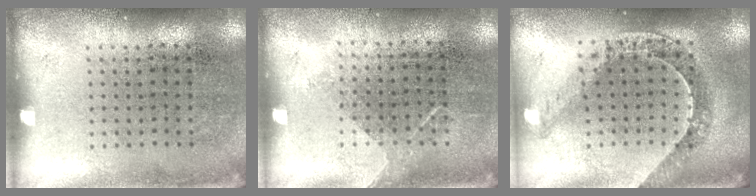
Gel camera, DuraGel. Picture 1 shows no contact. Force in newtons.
{"total": 1.2, "press": 1.0, "slide": 0.8}
{"total": 1.2, "press": 1.1, "slide": 0.3}